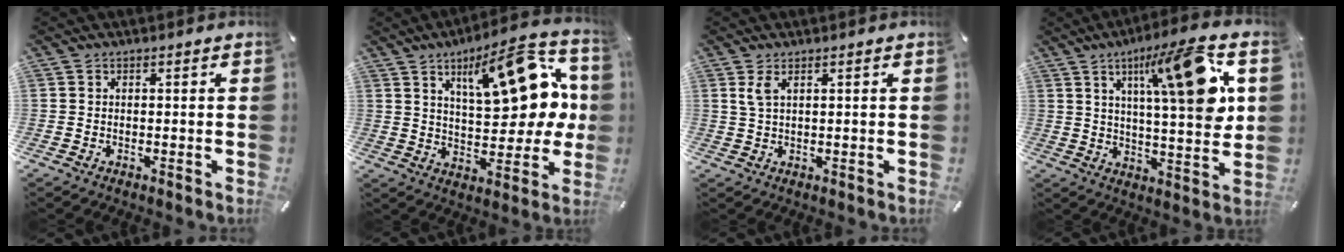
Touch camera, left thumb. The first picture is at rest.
{"total": 18.7, "force": [8.2, 8.3, 14.6], "torque": [-0.199, -0.037, 0.130]}
{"total": 2.6, "force": [1.3, 0.9, 2.1], "torque": [-0.046, 0.004, 0.021]}
{"total": 18.9, "force": [7.5, 4.7, 16.8], "torque": [-0.250, -0.024, 0.104]}